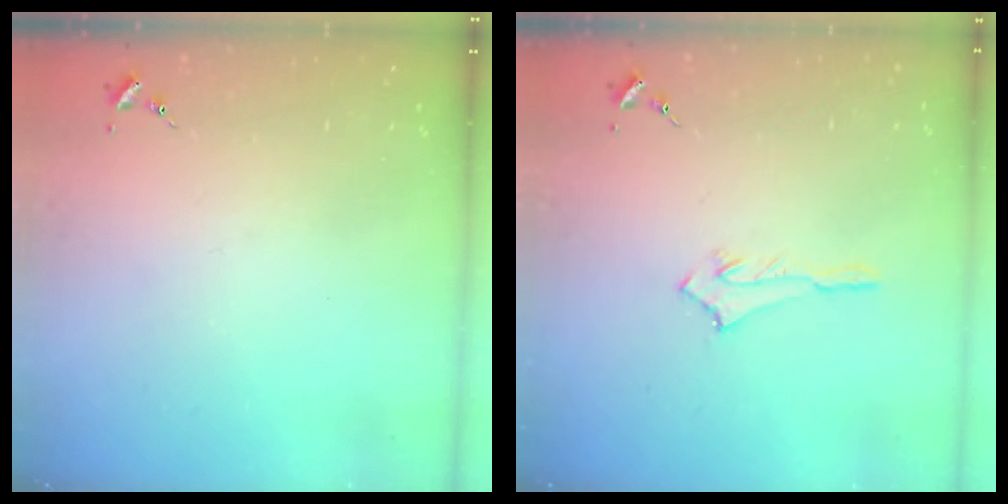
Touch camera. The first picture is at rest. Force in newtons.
{"total": 2.8, "press": 2.8, "slide": 0.4}